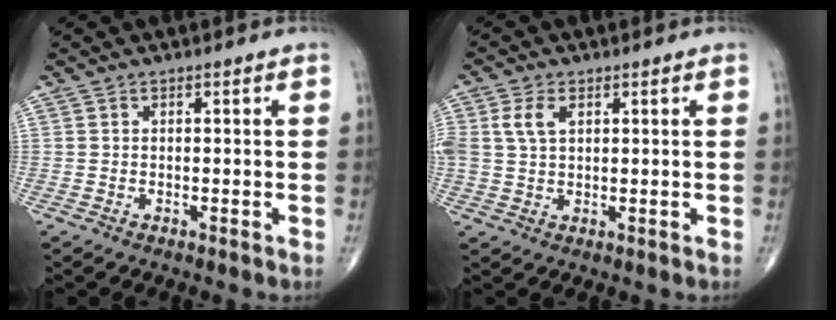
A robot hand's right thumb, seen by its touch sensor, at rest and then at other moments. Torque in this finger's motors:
{"motor_torque": [0.30, 0.25, 0.89, 0.36, 0.17]}